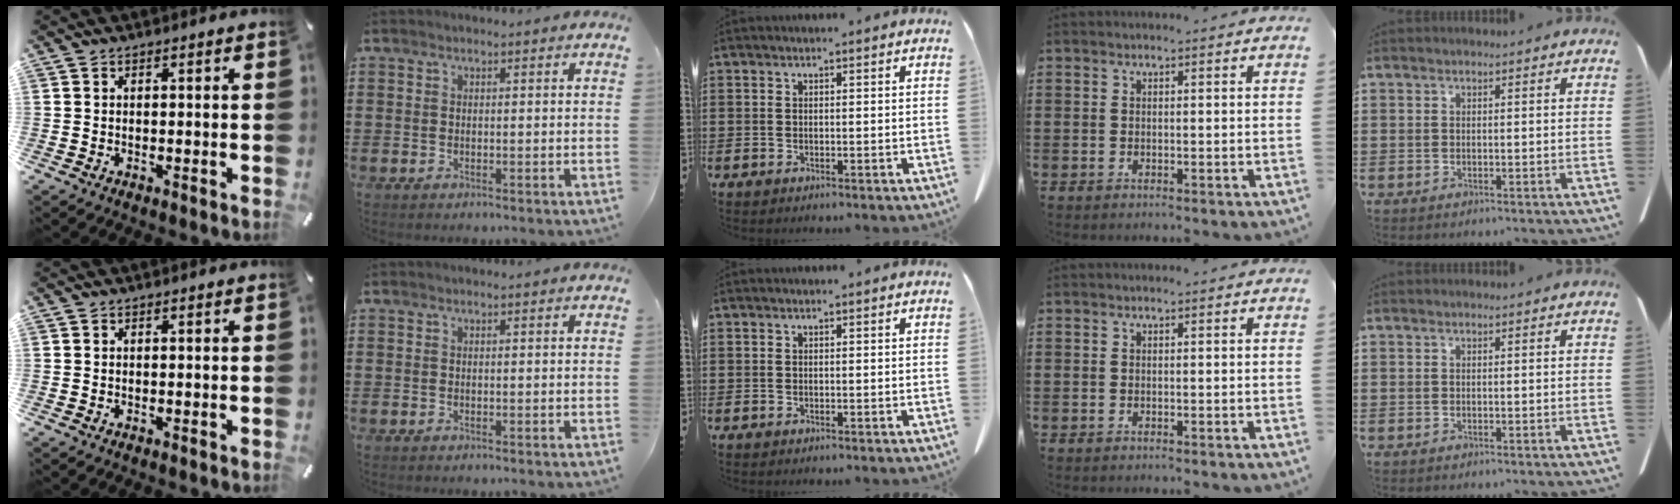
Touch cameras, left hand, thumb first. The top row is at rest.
{}